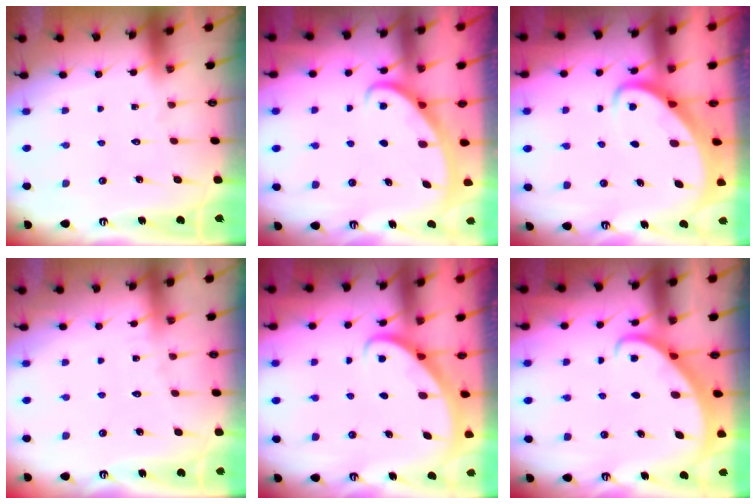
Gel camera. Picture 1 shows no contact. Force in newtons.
{"total": 3.0, "press": 2.9, "slide": 0.3}
{"total": 3.6, "press": 3.5, "slide": 0.4}
{"total": 2.8, "press": 2.8, "slide": 0.4}
{"total": 2.8, "press": 2.8, "slide": 0.2}
{"total": 2.6, "press": 2.6, "slide": 0.1}